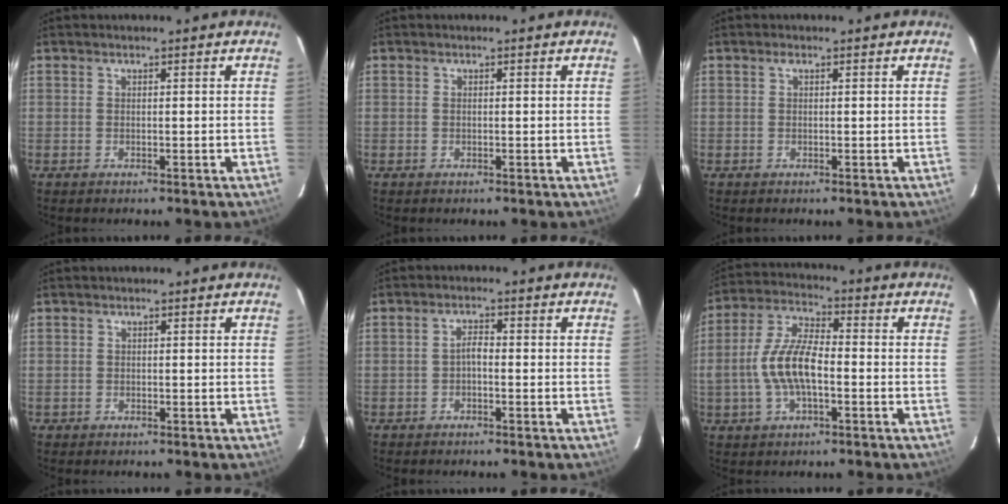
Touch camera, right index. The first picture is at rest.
{"total": 0.0}
{"total": 0.6, "force": [0.3, 0.3, 0.5], "torque": [-0.009, 0.005, 0.004]}
{"total": 0.8, "force": [-0.2, 0.7, -0.1], "torque": [0.001, 0.003, -0.002]}
{"total": 1.7, "force": [-0.7, 0.7, 1.3], "torque": [-0.026, 0.008, -0.015]}
{"total": 11.0, "force": [-2.2, 4.6, 9.7], "torque": [-0.204, 0.009, -0.042]}